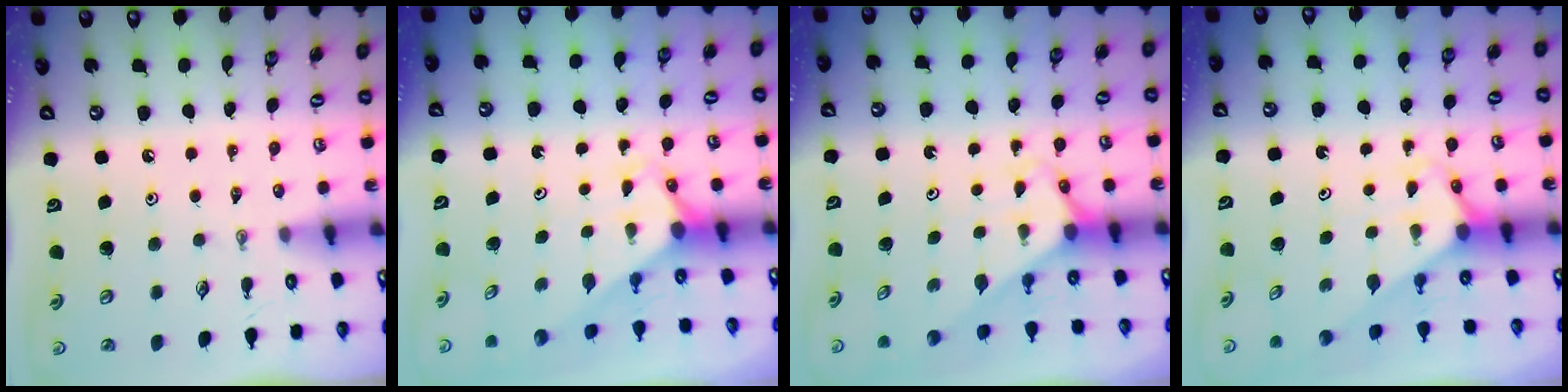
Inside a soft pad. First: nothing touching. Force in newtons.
{"total": 2.9, "press": 2.9, "slide": 0.0}
{"total": 2.5, "press": 2.4, "slide": 0.2}
{"total": 2.6, "press": 2.6, "slide": 0.2}